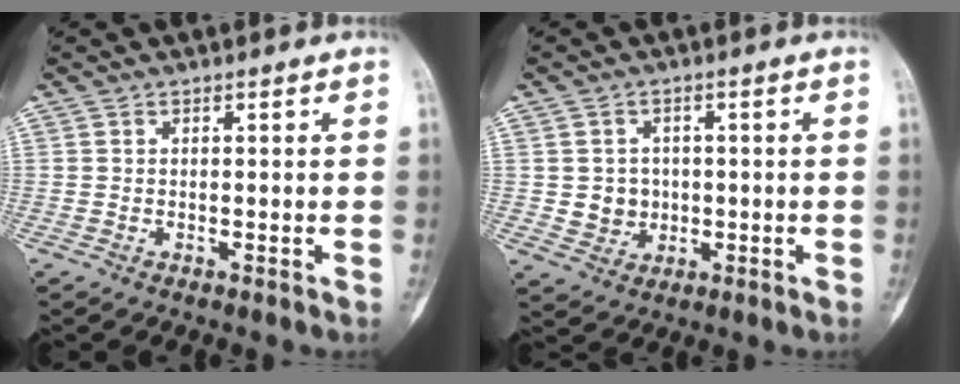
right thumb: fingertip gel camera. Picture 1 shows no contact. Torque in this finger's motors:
{"motor_torque": [0.59, 1.21, 0.31, -0.34, 0.03]}